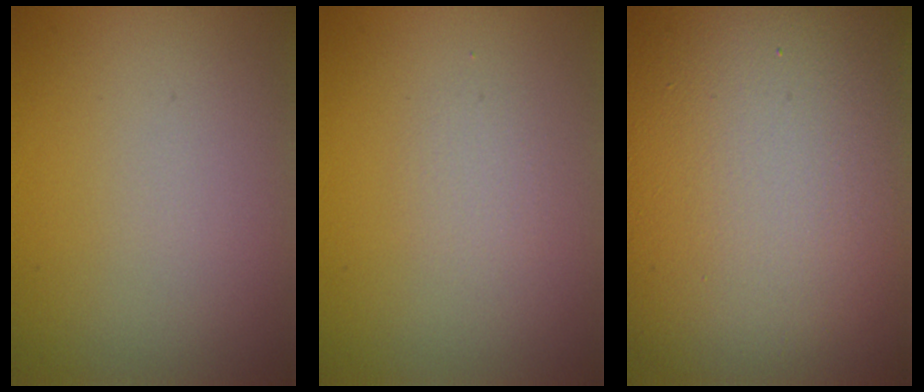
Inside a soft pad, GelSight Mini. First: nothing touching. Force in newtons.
{"total": 1.0, "press": 1.0, "slide": 0.1}
{"total": 22.9, "press": 22.8, "slide": 0.9}